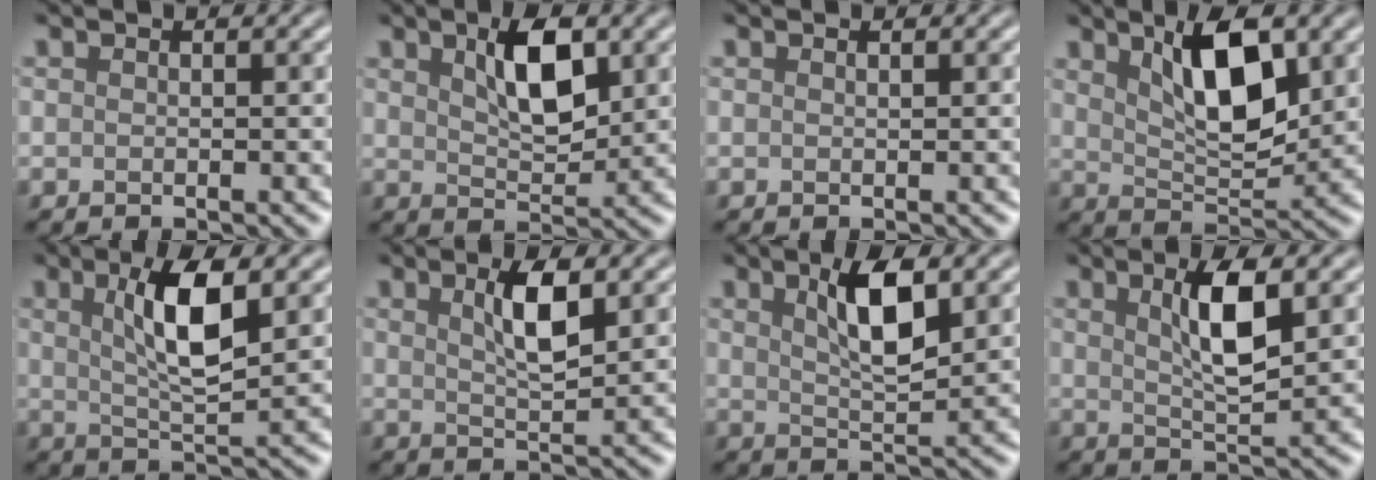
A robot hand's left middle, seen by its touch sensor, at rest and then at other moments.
{"total": 4.5, "force": [1.6, 1.8, 3.7], "torque": [-0.070, 0.001, 0.033]}
{"total": 0.0}
{"total": 6.6, "force": [2.5, 2.7, 5.5], "torque": [-0.096, -0.003, 0.047]}
{"total": 5.4, "force": [1.3, 1.3, 5.1], "torque": [-0.091, -0.003, 0.031]}
{"total": 3.4, "force": [1.1, 0.8, 3.1], "torque": [-0.057, 0.000, 0.025]}
{"total": 4.5, "force": [1.5, 1.3, 4.0], "torque": [-0.073, -0.002, 0.031]}
{"total": 4.4, "force": [1.2, 1.0, 4.1], "torque": [-0.076, -0.003, 0.027]}